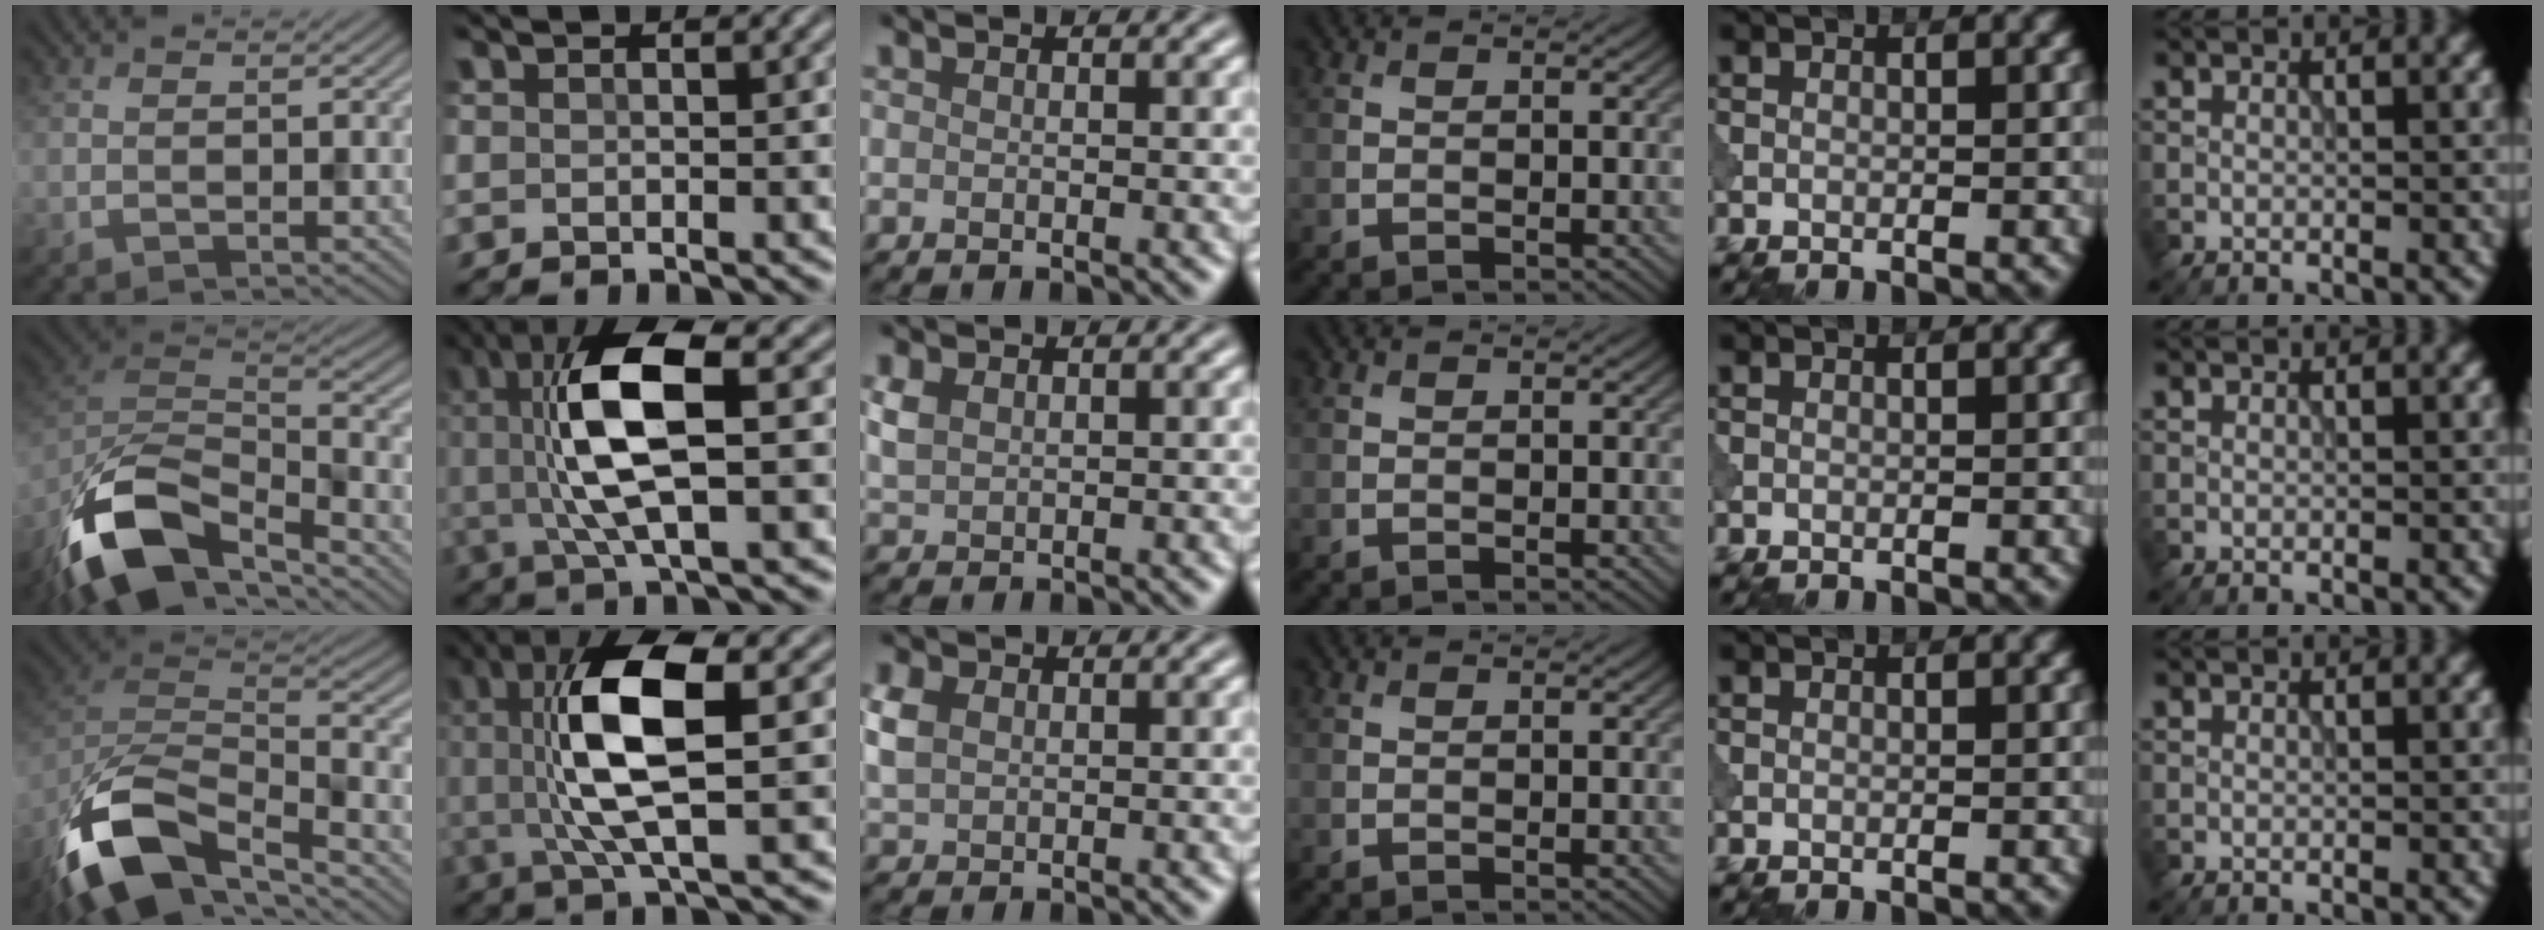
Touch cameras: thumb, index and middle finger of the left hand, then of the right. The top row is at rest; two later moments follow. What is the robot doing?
{"motion": "shake", "object": "bell"}